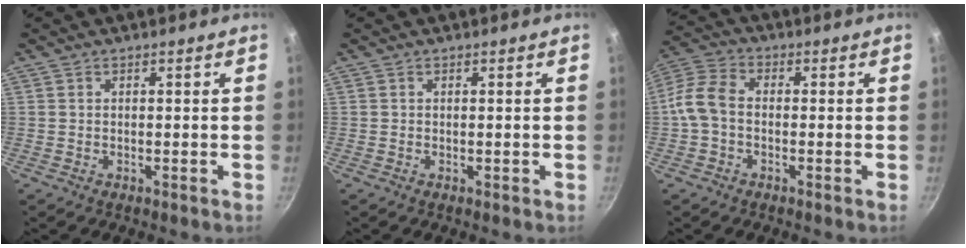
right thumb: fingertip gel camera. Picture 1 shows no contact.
{"total": 0.0}
{"total": 7.4, "force": [-0.8, 5.0, 5.4], "torque": [-0.113, 0.023, -0.028]}